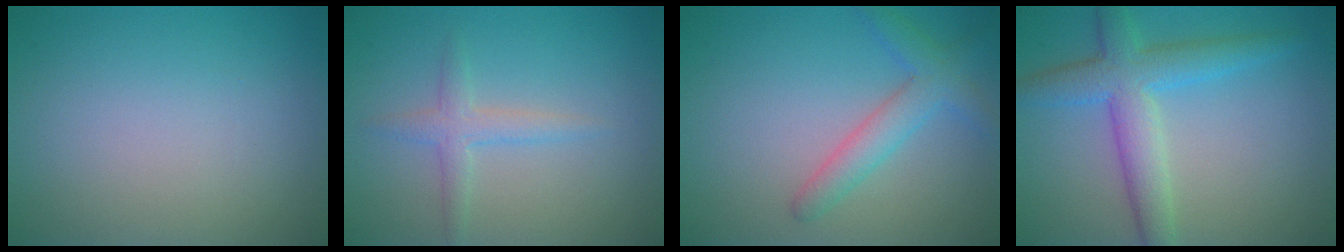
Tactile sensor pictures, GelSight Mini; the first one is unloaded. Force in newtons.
{"total": 2.1, "press": 2.1, "slide": 0.1}
{"total": 2.2, "press": 2.2, "slide": 0.2}
{"total": 5.3, "press": 5.3, "slide": 0.1}